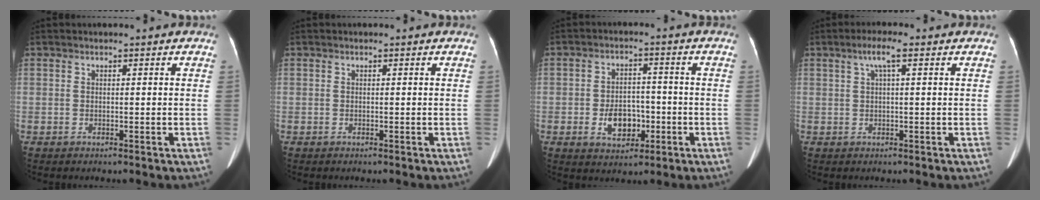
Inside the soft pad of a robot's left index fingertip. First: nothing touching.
{"total": 0.0}
{"total": 6.2, "force": [-1.9, 4.1, 4.3], "torque": [-0.081, 0.007, -0.025]}
{"total": 3.2, "force": [1.3, 0.3, 2.8], "torque": [-0.057, 0.016, 0.023]}